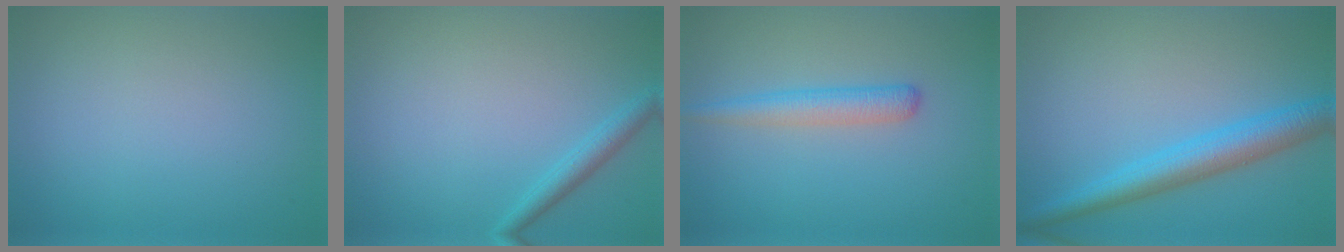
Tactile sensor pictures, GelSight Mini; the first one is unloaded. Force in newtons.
{"total": 1.8, "press": 1.8, "slide": 0.0}
{"total": 2.5, "press": 2.5, "slide": 0.1}
{"total": 4.8, "press": 4.8, "slide": 0.2}